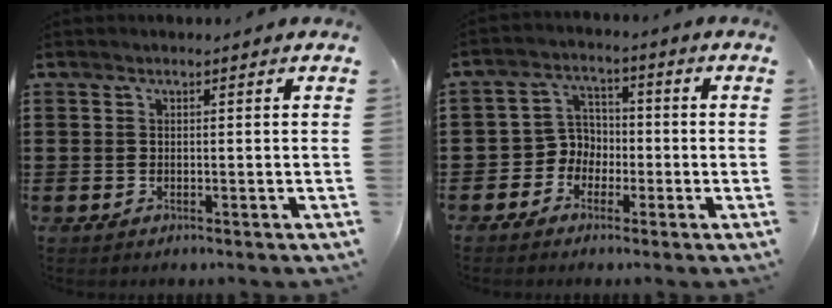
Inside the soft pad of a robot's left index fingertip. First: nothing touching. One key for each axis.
{"total": 4.6, "fx": -1.8, "fy": 4.2, "fz": 0.9, "tx": -0.041, "ty": 0.007, "tz": -0.043}